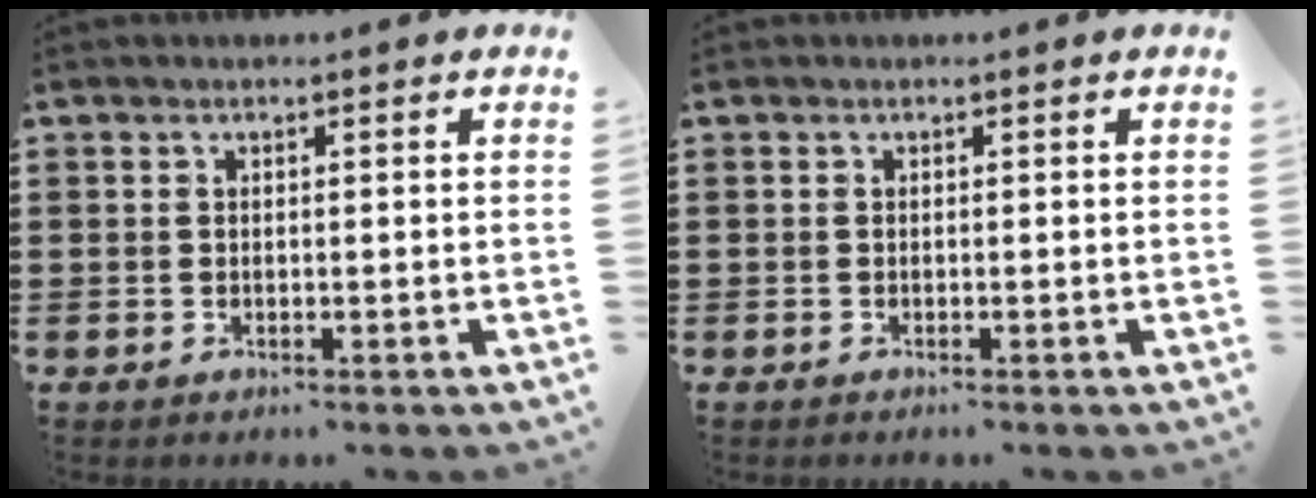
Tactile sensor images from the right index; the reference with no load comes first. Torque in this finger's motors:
{"motor_torque": [0.04, 0.62, 0.24, 0.07]}